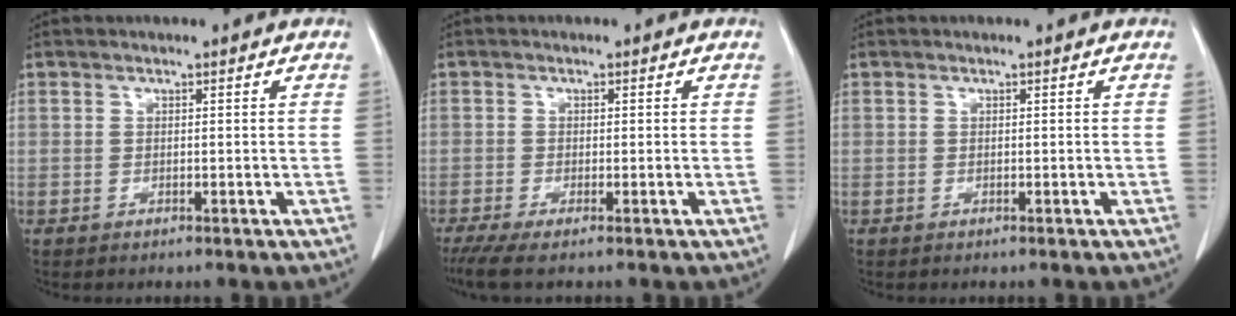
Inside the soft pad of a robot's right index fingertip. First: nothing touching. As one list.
[{"total": 3.2, "force": [-1.8, 0.7, 2.5], "torque": [-0.051, -0.010, -0.034]}, {"total": 0.0}]